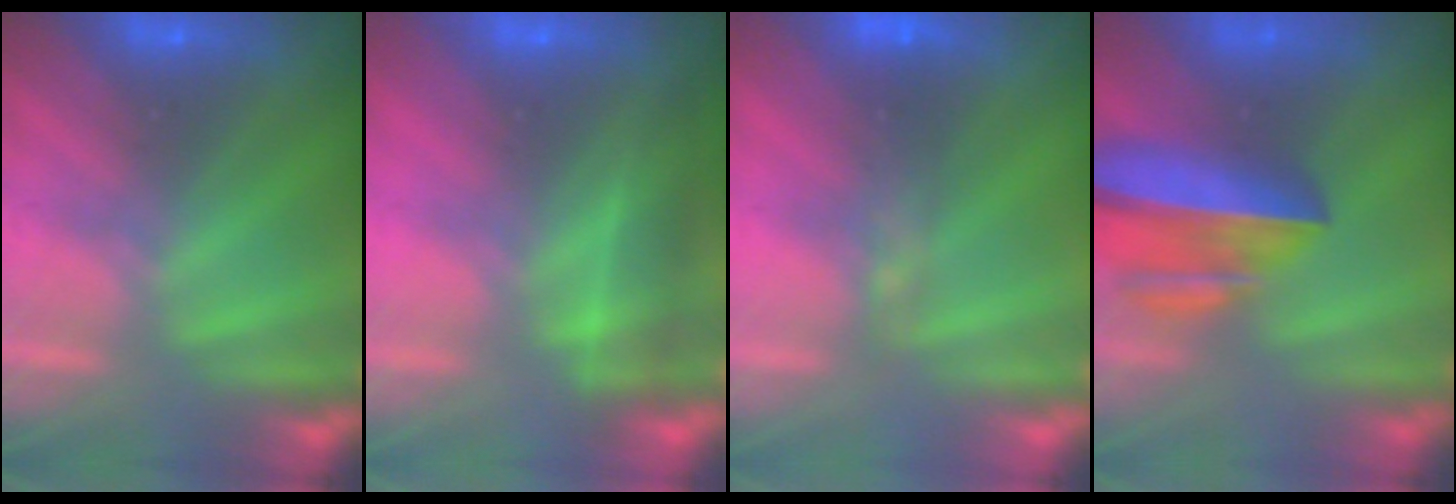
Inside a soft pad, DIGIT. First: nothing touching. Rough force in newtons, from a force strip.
{"total": 2.2}
{"total": 4.2}
{"total": 6.7}